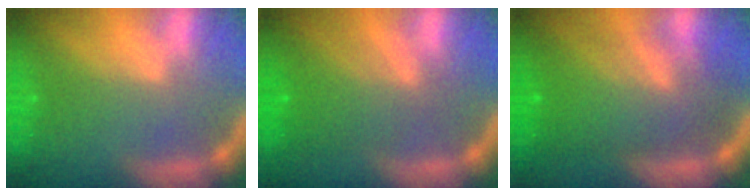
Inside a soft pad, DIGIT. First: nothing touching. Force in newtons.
{"total": 5.5}
{"total": 9.5}